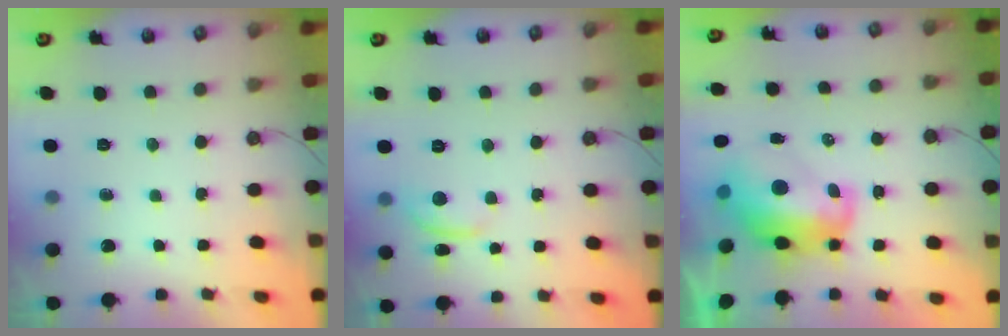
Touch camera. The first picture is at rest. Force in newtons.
{"total": 1.4, "press": 1.3, "slide": 0.4}
{"total": 5.9, "press": 5.8, "slide": 1.2}